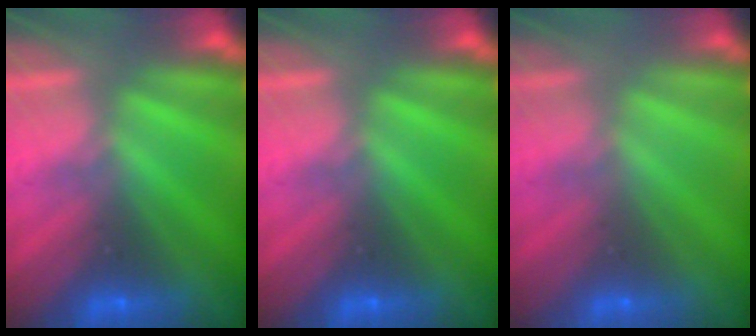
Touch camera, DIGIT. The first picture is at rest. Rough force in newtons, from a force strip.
{"total": 0.0}
{"total": 3.7}